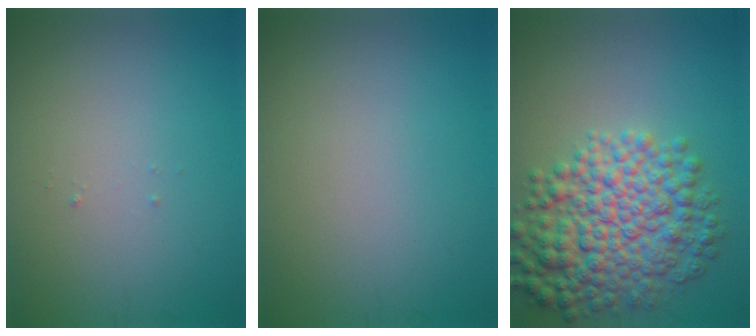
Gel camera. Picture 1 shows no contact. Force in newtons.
{"total": 0.0}
{"total": 8.8, "press": 8.8, "slide": 0.0}